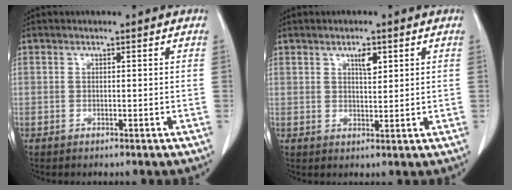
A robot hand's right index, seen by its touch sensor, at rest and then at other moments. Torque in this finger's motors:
{"motor_torque": [0.11, 0.12, 0.03, 0.03]}